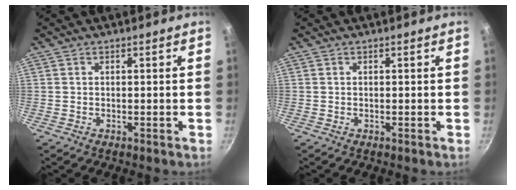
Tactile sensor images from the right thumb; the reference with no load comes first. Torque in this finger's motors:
{"motor_torque": [-0.02, 0.02, -0.25, 0.25, 0.00]}